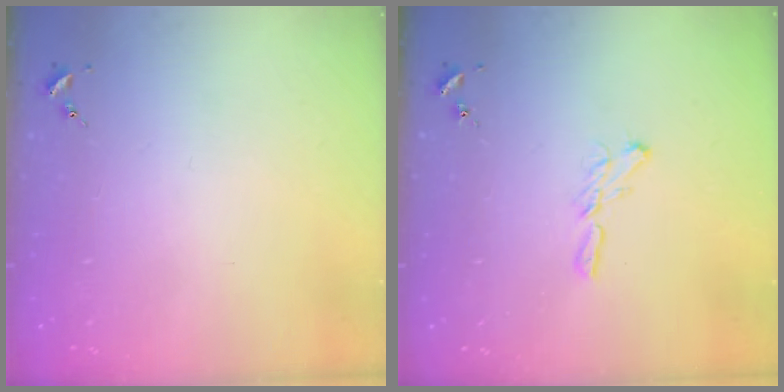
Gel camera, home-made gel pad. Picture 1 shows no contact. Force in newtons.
{"total": 5.6, "press": 5.6, "slide": 0.2}